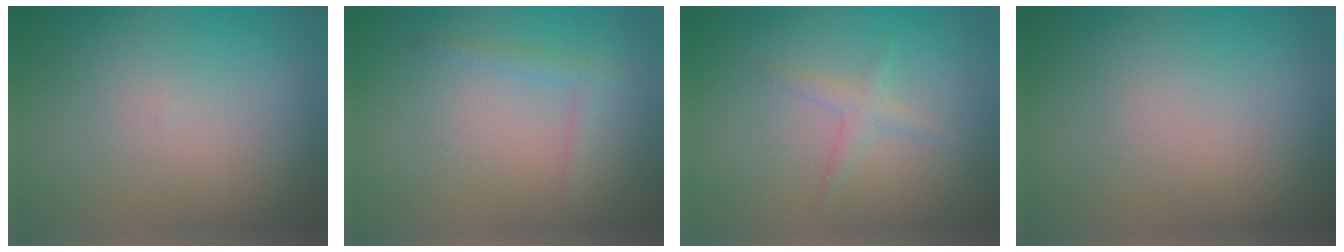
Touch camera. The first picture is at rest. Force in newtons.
{"total": 1.2, "press": 1.2, "slide": 0.1}
{"total": 1.3, "press": 1.3, "slide": 0.0}
{"total": 0.0}